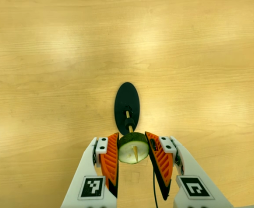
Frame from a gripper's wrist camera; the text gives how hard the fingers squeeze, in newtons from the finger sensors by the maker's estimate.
{"total": 12.3, "left": 12.2, "right": 12.5}